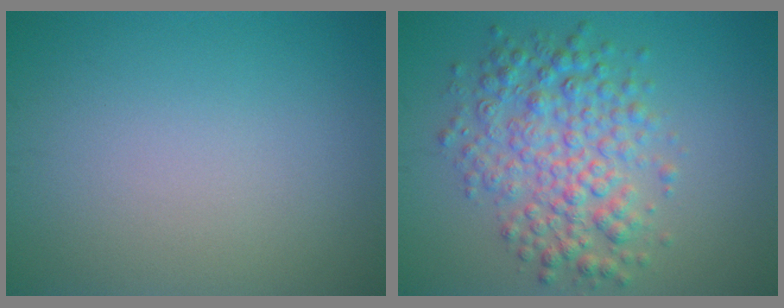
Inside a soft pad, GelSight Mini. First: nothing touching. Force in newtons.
{"total": 5.6, "press": 5.6, "slide": 0.0}